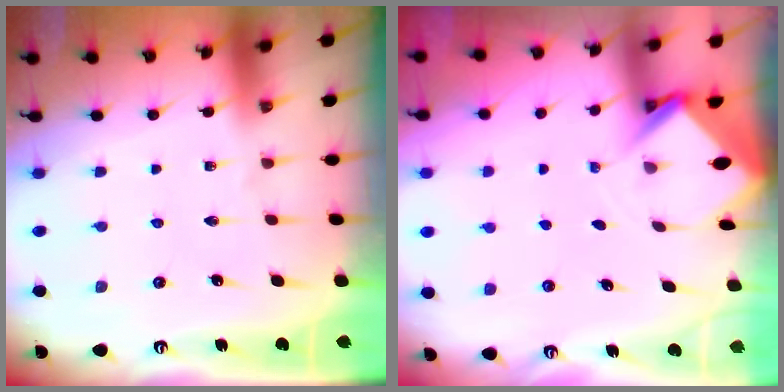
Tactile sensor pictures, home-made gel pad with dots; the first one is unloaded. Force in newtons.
{"total": 2.9, "press": 2.9, "slide": 0.2}